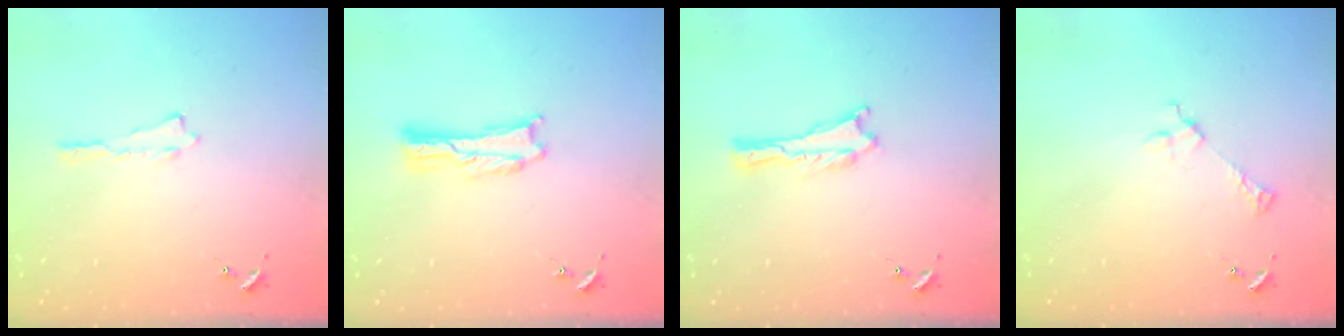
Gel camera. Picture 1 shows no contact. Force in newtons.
{"total": 0.8, "press": 0.8, "slide": 0.2}
{"total": 0.0}
{"total": 2.6, "press": 2.6, "slide": 0.3}